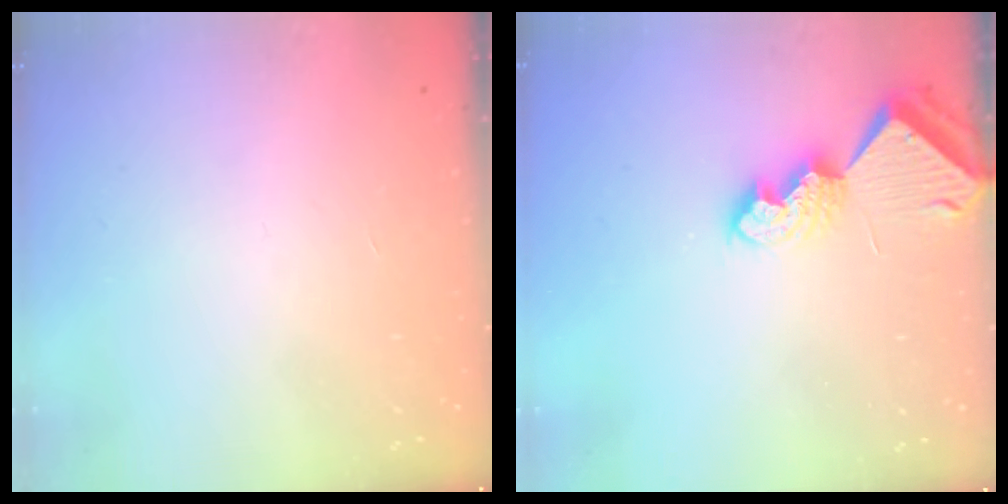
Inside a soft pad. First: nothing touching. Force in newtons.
{"total": 9.5, "press": 9.4, "slide": 0.9}